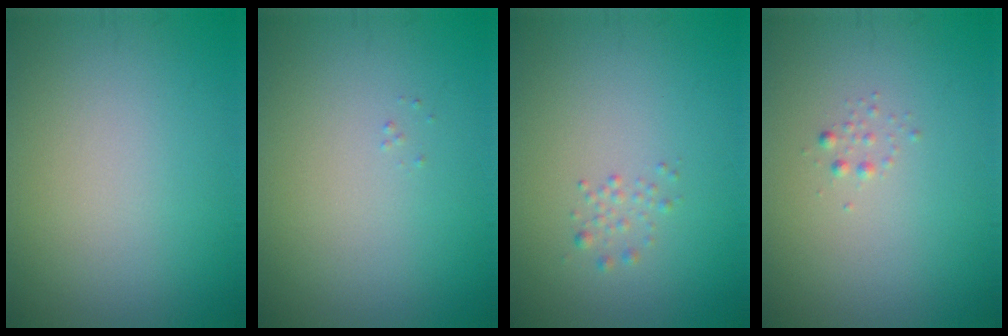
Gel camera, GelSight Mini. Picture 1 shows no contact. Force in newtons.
{"total": 0.0}
{"total": 0.8, "press": 0.8, "slide": 0.0}
{"total": 0.6, "press": 0.6, "slide": 0.0}